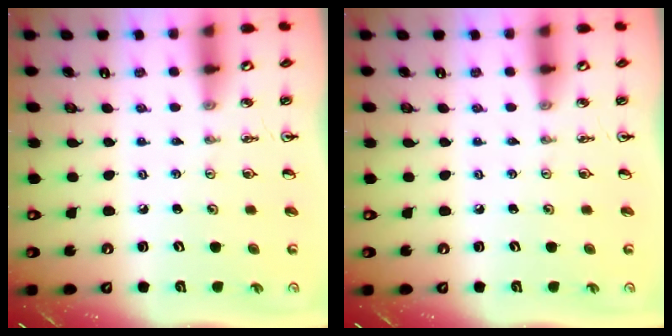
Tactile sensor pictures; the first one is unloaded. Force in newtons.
{"total": 0.0}